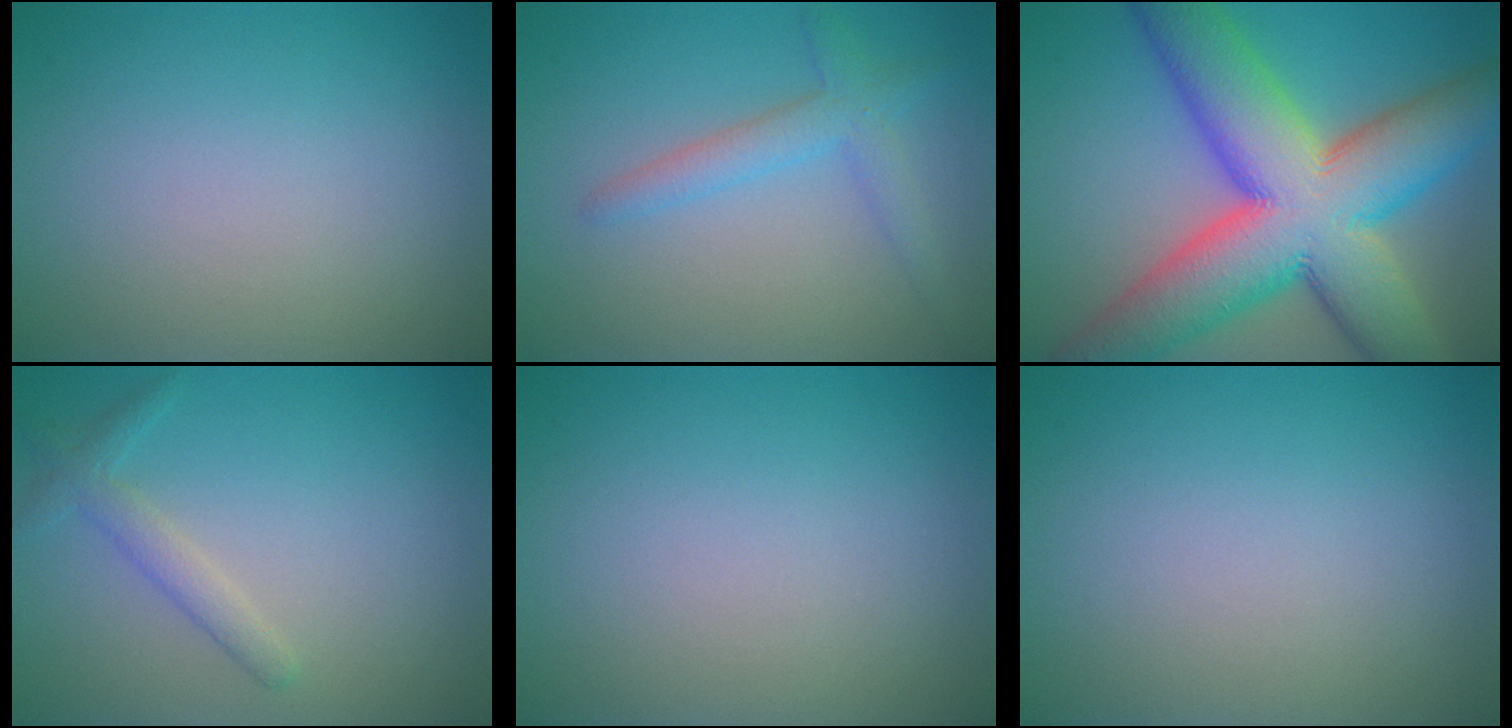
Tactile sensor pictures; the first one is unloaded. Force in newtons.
{"total": 2.7, "press": 2.7, "slide": 0.0}
{"total": 16.1, "press": 16.0, "slide": 0.6}
{"total": 2.0, "press": 2.0, "slide": 0.1}
{"total": 0.0}
{"total": 0.0}